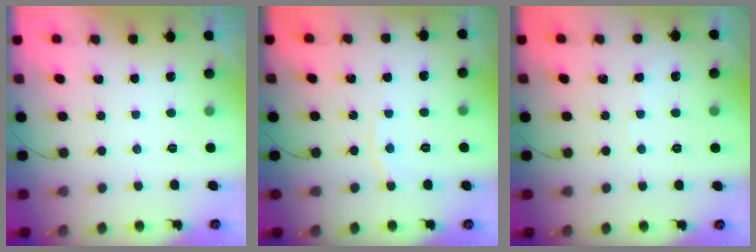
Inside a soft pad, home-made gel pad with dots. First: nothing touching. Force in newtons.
{"total": 2.9, "press": 2.8, "slide": 0.4}
{"total": 2.0, "press": 2.0, "slide": 0.3}